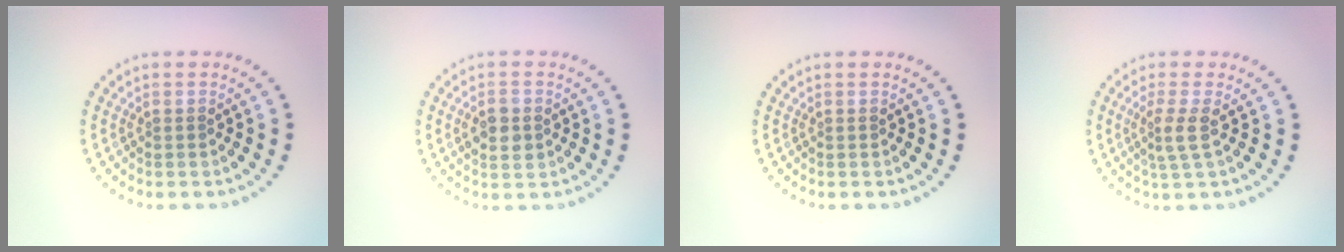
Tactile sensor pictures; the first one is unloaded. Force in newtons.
{"total": 2.8, "press": 2.8, "slide": 0.1}
{"total": 0.0}
{"total": 2.2, "press": 1.7, "slide": 1.5}